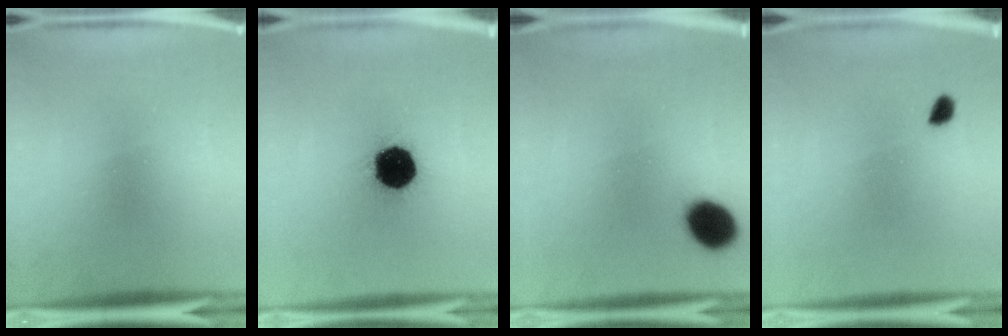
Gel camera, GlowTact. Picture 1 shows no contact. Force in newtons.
{"total": 16.9}
{"total": 9.1}
{"total": 1.7}